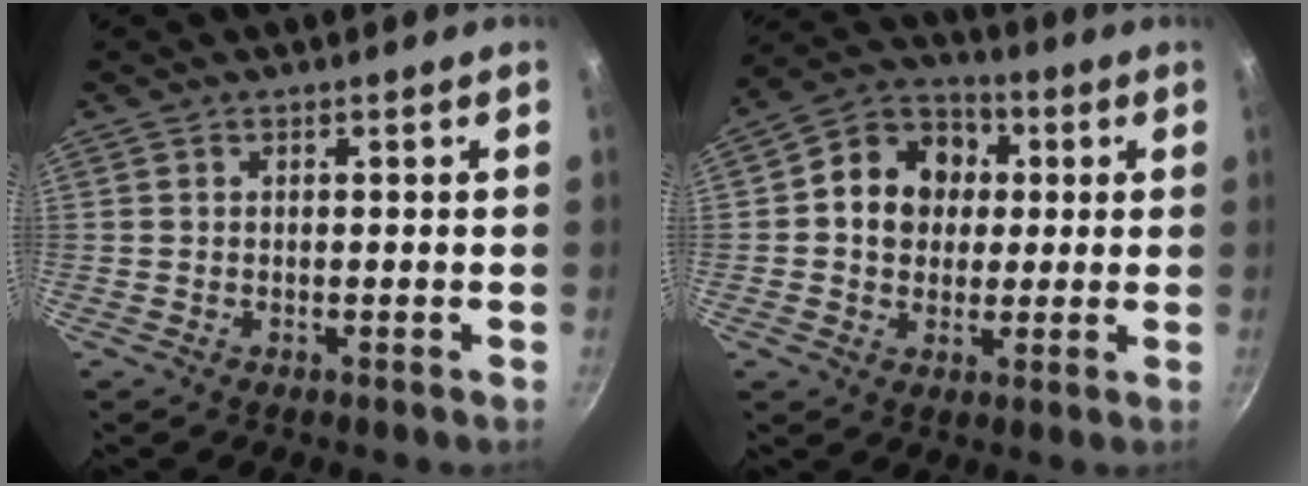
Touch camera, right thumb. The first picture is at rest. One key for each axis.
{"total": 12.8, "fx": 1.8, "fy": 10.8, "fz": 6.8, "tx": -0.082, "ty": 0.017, "tz": 0.011}